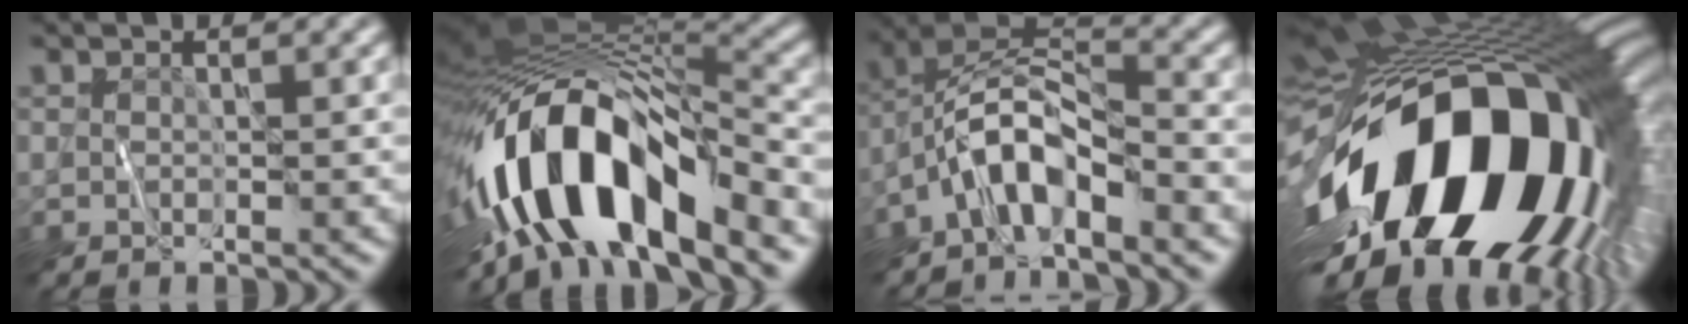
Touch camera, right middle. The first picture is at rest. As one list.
[{"total": 14.0, "force": [-5.9, 5.8, 11.4], "torque": [-0.203, 0.001, -0.101]}, {"total": 5.6, "force": [-3.4, 1.9, 4.0], "torque": [-0.074, 0.010, -0.075]}, {"total": 19.1, "force": [-3.4, 10.7, 15.4], "torque": [-0.269, -0.020, -0.055]}]